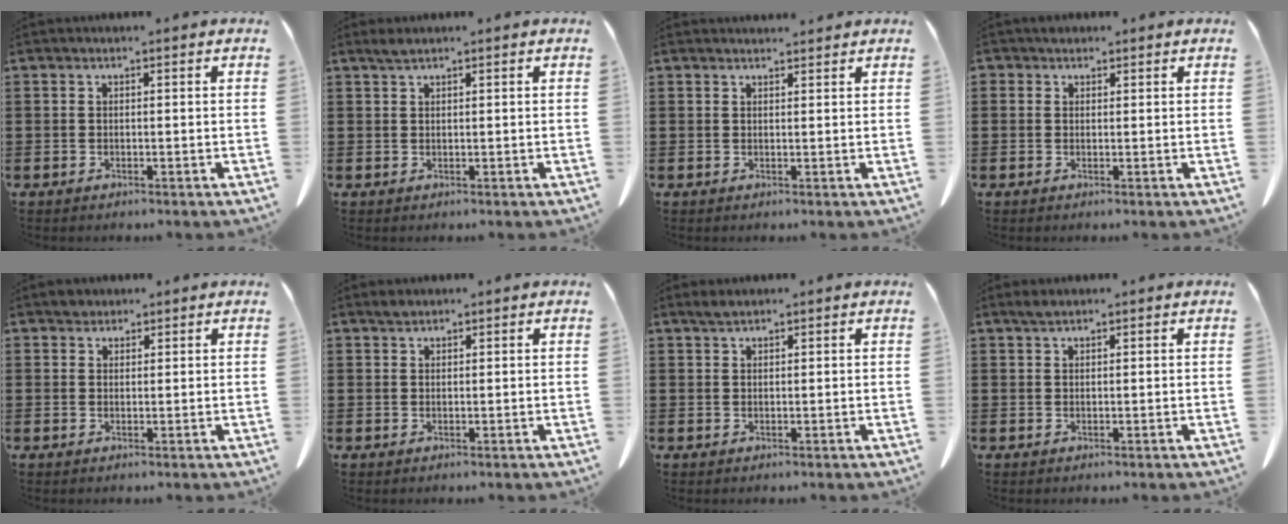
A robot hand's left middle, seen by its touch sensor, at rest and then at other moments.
{"total": 1.3, "force": [1.0, 0.1, 0.8], "torque": [-0.018, -0.002, 0.020]}
{"total": 1.4, "force": [1.3, 0.2, 0.2], "torque": [-0.007, 0.001, 0.026]}
{"total": 1.1, "force": [0.8, 0.7, 0.1], "torque": [-0.006, 0.003, 0.016]}
{"total": 1.5, "force": [1.4, 0.7, 0.0], "torque": [0.002, 0.000, 0.027]}
{"total": 1.1, "force": [1.0, 0.3, 0.3], "torque": [-0.009, 0.000, 0.021]}
{"total": 1.4, "force": [1.2, 0.3, 0.6], "torque": [-0.016, -0.001, 0.024]}
{"total": 1.3, "force": [1.1, 0.3, 0.6], "torque": [-0.016, 0.000, 0.022]}